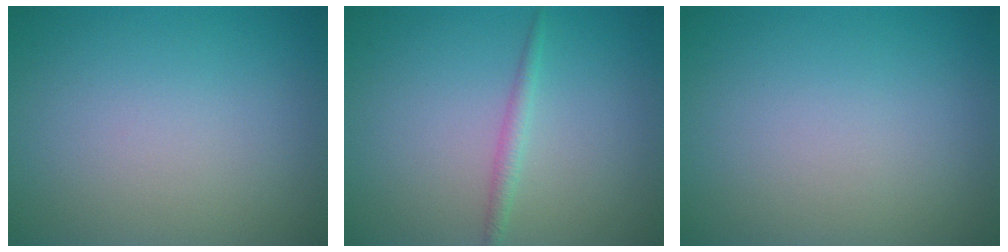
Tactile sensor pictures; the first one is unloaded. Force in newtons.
{"total": 1.3, "press": 1.3, "slide": 0.0}
{"total": 0.0}